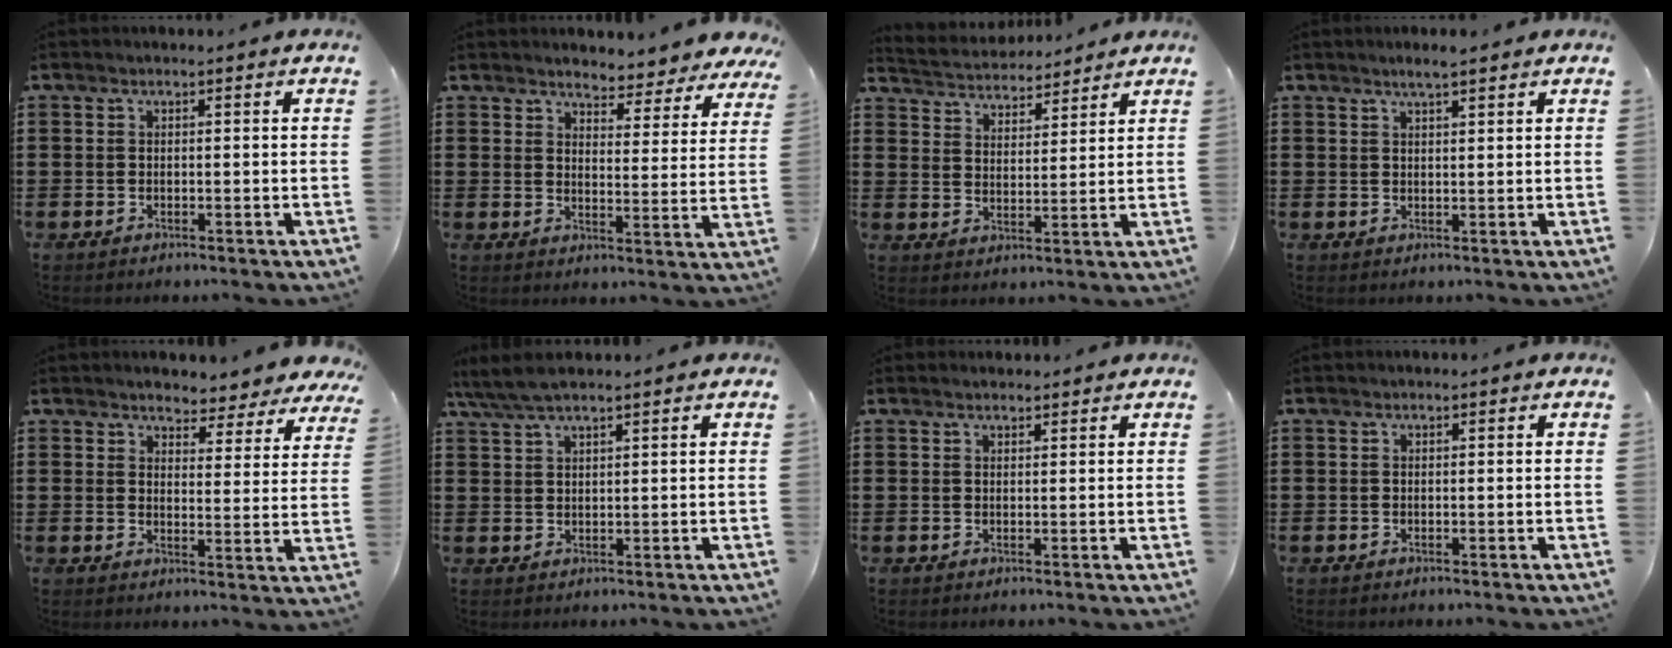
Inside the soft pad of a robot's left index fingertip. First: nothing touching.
{"total": 3.8, "force": [3.8, 0.1, -0.1], "torque": [-0.013, -0.030, 0.062]}
{"total": 3.8, "force": [3.7, 0.7, -0.5], "torque": [-0.013, -0.021, 0.063]}
{"total": 2.3, "force": [1.9, 0.1, 1.3], "torque": [-0.027, 0.003, 0.034]}
{"total": 3.6, "force": [3.6, 0.2, -0.1], "torque": [-0.011, -0.026, 0.060]}
{"total": 3.9, "force": [3.1, 0.5, 2.3], "torque": [-0.052, 0.001, 0.058]}
{"total": 0.9, "force": [0.8, 0.3, 0.0], "torque": [-0.002, 0.001, 0.017]}
{"total": 0.0}